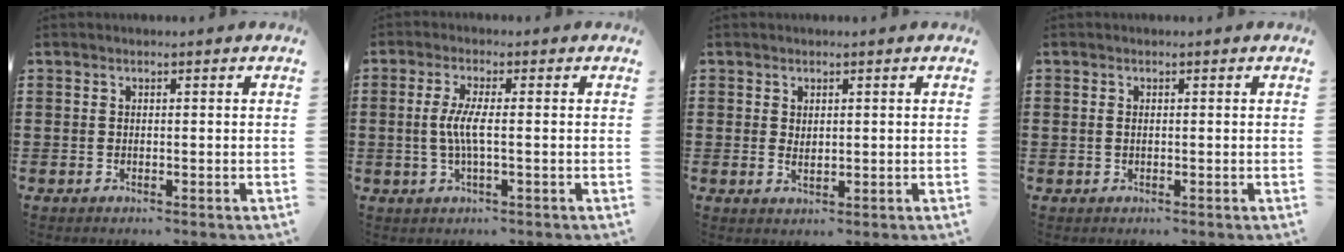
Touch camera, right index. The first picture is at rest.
{"total": 4.3, "force": [-0.4, 0.4, 4.3], "torque": [-0.099, -0.010, -0.016]}
{"total": 1.3, "force": [0.8, 0.7, 0.8], "torque": [-0.016, 0.005, 0.014]}
{"total": 0.6, "force": [0.1, 0.4, 0.5], "torque": [-0.012, 0.002, 0.001]}